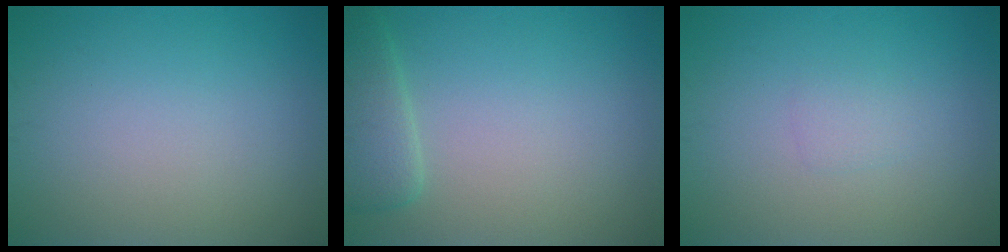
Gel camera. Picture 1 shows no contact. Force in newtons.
{"total": 2.9, "press": 2.9, "slide": 0.3}
{"total": 0.9, "press": 0.9, "slide": 0.1}